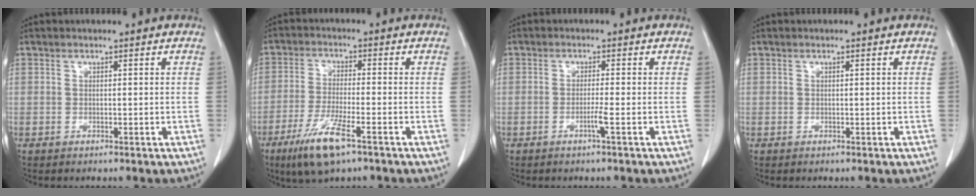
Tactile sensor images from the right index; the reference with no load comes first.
{"total": 8.6, "force": [-5.1, 1.1, 6.9], "torque": [-0.143, -0.022, -0.089]}
{"total": 1.8, "force": [-0.8, -0.5, 1.5], "torque": [-0.030, -0.002, -0.018]}
{"total": 0.0}